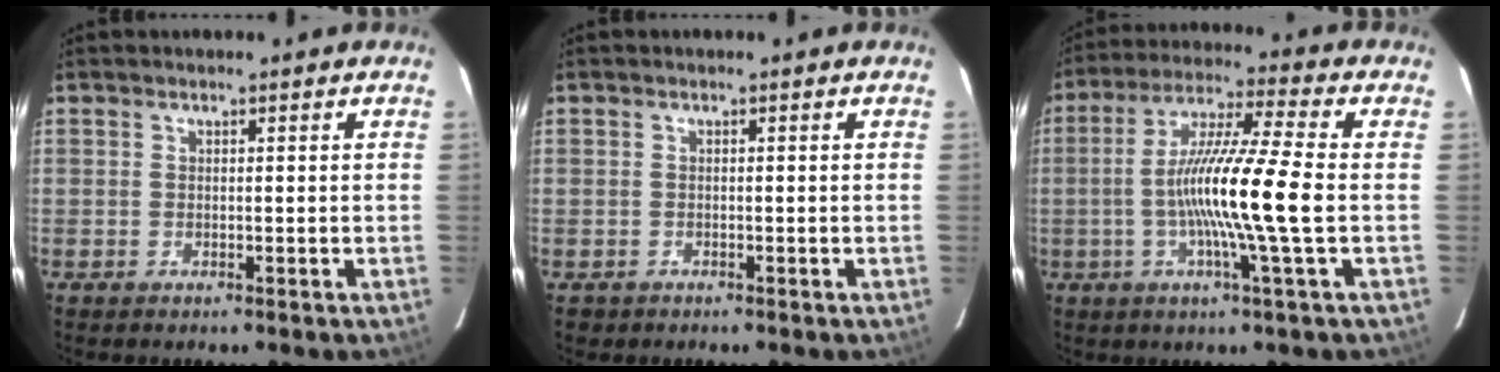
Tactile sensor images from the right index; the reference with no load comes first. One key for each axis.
{"total": 1.4, "fx": -0.7, "fy": 1.2, "fz": -0.1, "tx": -0.010, "ty": 0.004, "tz": -0.011}
{"total": 13.7, "fx": -1.9, "fy": -1.3, "fz": 13.5, "tx": -0.247, "ty": -0.006, "tz": -0.044}